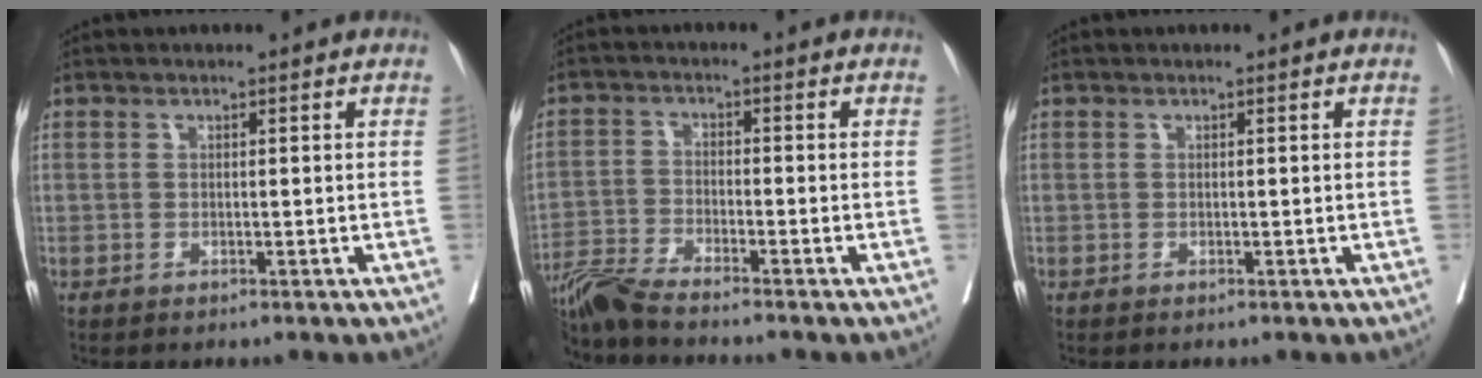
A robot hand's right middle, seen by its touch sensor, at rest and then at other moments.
{"total": 6.9, "force": [-6.3, -0.9, 2.8], "torque": [-0.051, -0.022, -0.123]}
{"total": 0.0}